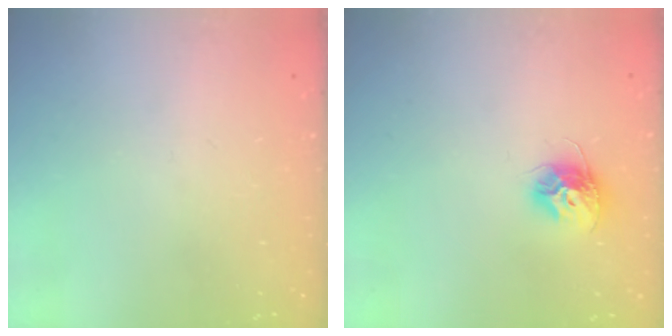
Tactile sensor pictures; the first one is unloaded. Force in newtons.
{"total": 9.8, "press": 9.8, "slide": 0.3}